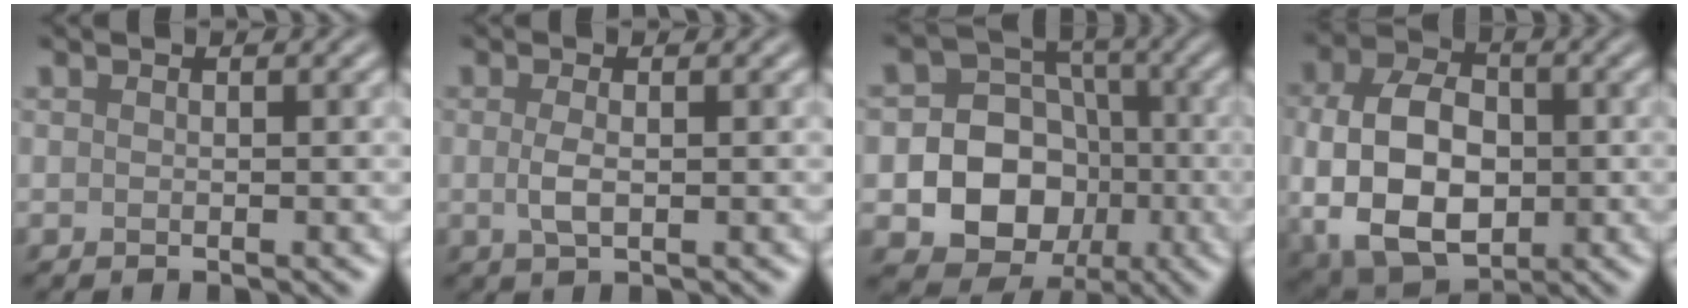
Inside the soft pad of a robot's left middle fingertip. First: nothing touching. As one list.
[{"total": 1.8, "force": [0.0, 0.6, 1.7], "torque": [-0.038, -0.001, -0.002]}, {"total": 11.3, "force": [-2.5, 10.1, 4.5], "torque": [-0.069, -0.002, -0.067]}, {"total": 10.5, "force": [-1.1, 7.0, 7.7], "torque": [-0.155, -0.009, -0.023]}]